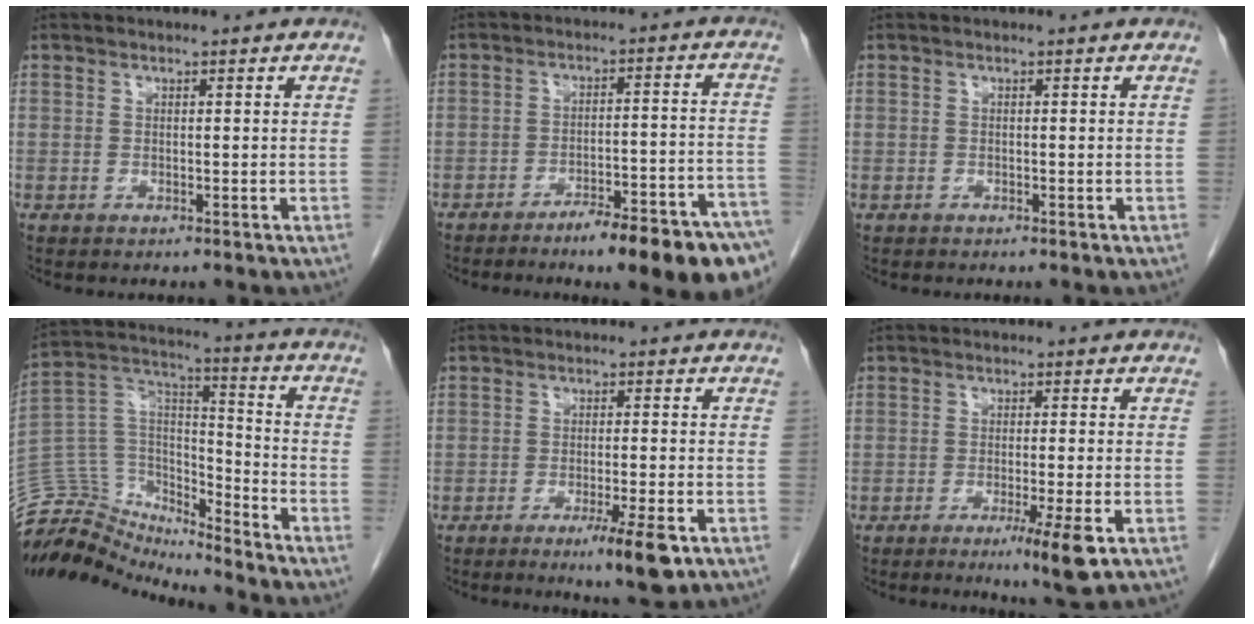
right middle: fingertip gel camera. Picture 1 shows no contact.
{"total": 14.8, "force": [-10.7, 0.7, 10.1], "torque": [-0.080, 0.022, -0.155]}
{"total": 0.0}
{"total": 15.6, "force": [-15.5, 2.0, 0.7], "torque": [-0.016, 0.068, -0.282]}
{"total": 6.3, "force": [-3.4, 0.0, 5.3], "torque": [-0.080, -0.015, -0.049]}
{"total": 6.1, "force": [-3.0, -0.6, 5.3], "torque": [-0.081, -0.020, -0.045]}